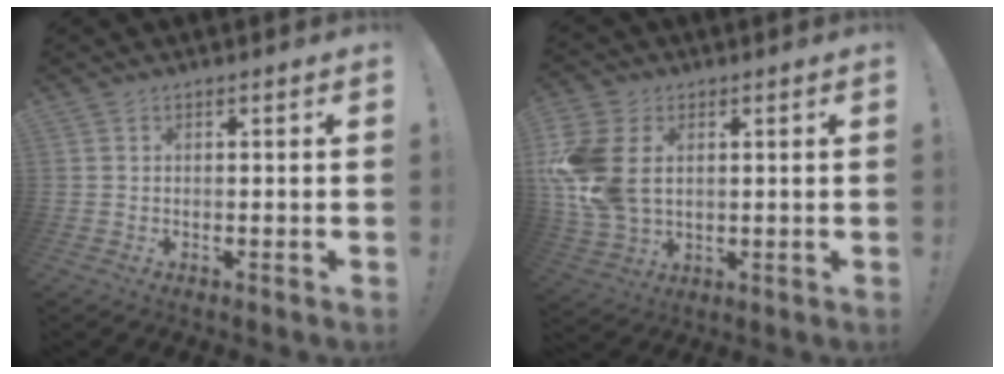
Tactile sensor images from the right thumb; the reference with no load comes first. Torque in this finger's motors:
{"motor_torque": [2.21, 2.22, 0.26, 0.21, 0.20]}